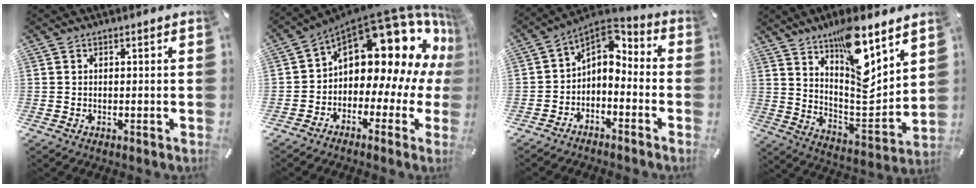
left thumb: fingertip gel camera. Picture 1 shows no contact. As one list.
[{"total": 18.8, "force": [8.2, 10.4, 13.2], "torque": [-0.198, -0.071, 0.141]}, {"total": 4.8, "force": [-0.3, 4.2, 2.3], "torque": [-0.043, -0.006, -0.009]}, {"total": 15.7, "force": [11.4, 4.8, 9.8], "torque": [-0.139, -0.090, 0.191]}]